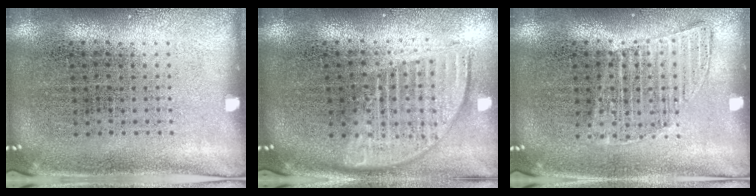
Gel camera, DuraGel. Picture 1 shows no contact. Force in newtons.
{"total": 1.8, "press": 1.5, "slide": 1.0}
{"total": 1.0, "press": 1.0, "slide": 0.4}